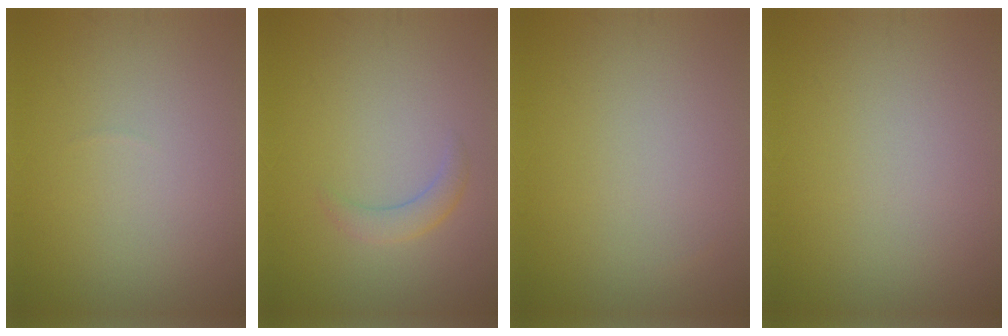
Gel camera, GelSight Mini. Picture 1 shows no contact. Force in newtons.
{"total": 1.7, "press": 1.7, "slide": 0.1}
{"total": 0.0}
{"total": 0.0}